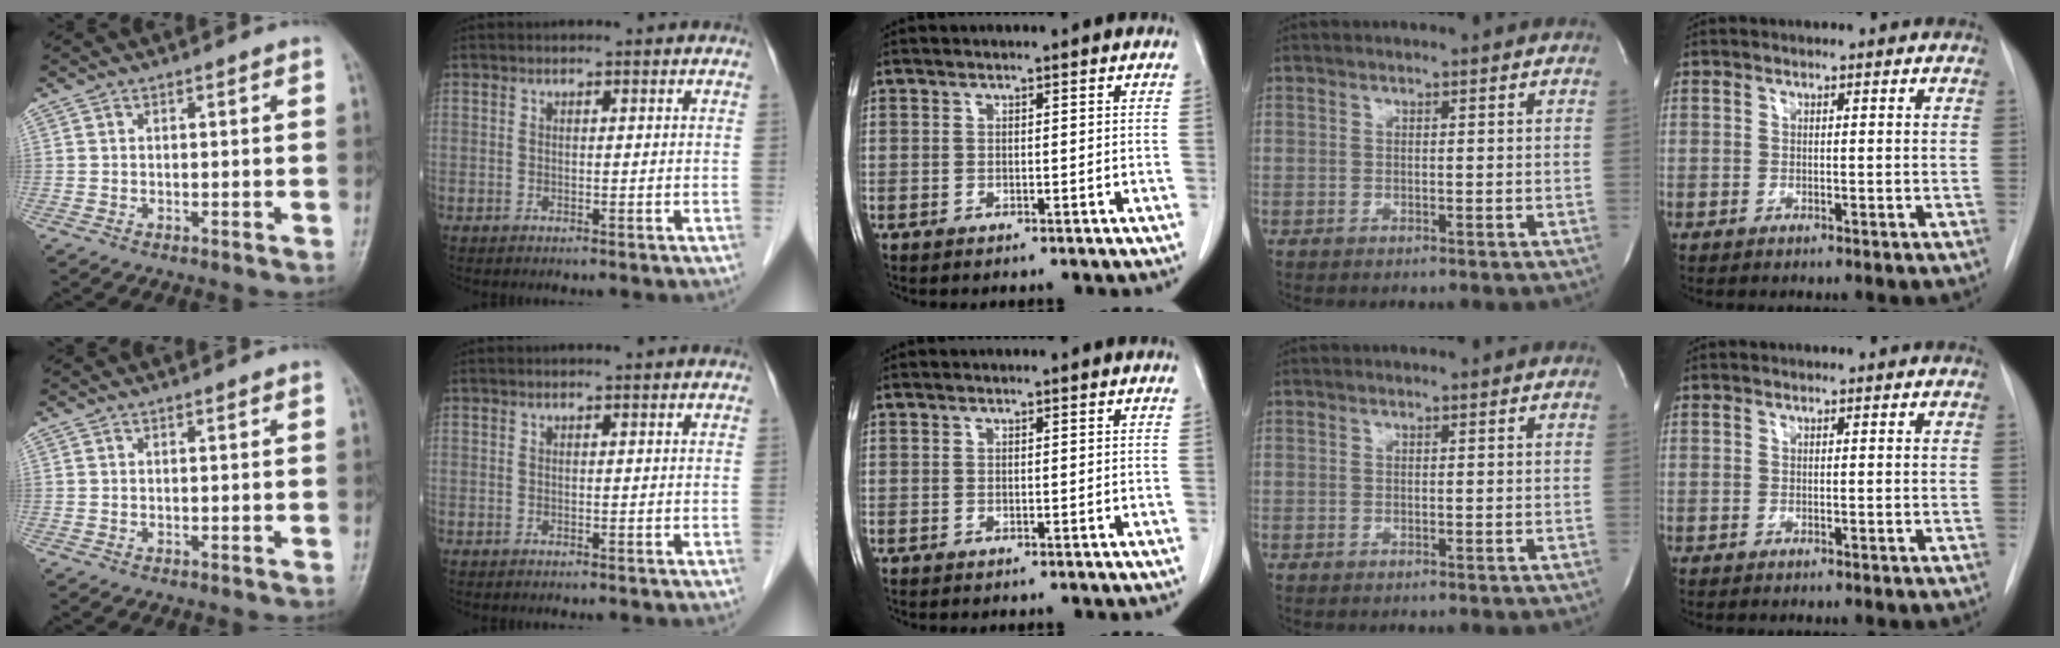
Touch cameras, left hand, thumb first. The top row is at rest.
{}